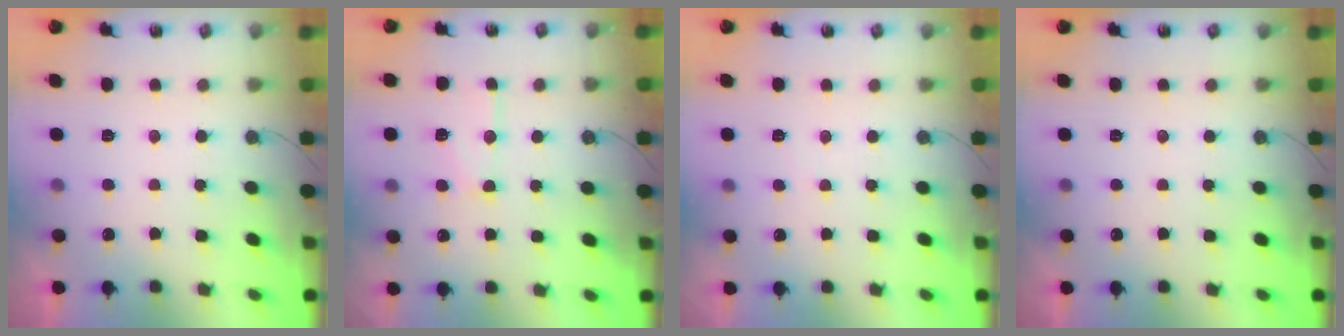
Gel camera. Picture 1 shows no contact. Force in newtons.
{"total": 12.1, "press": 12.0, "slide": 1.1}
{"total": 2.6, "press": 2.6, "slide": 0.3}
{"total": 0.0}